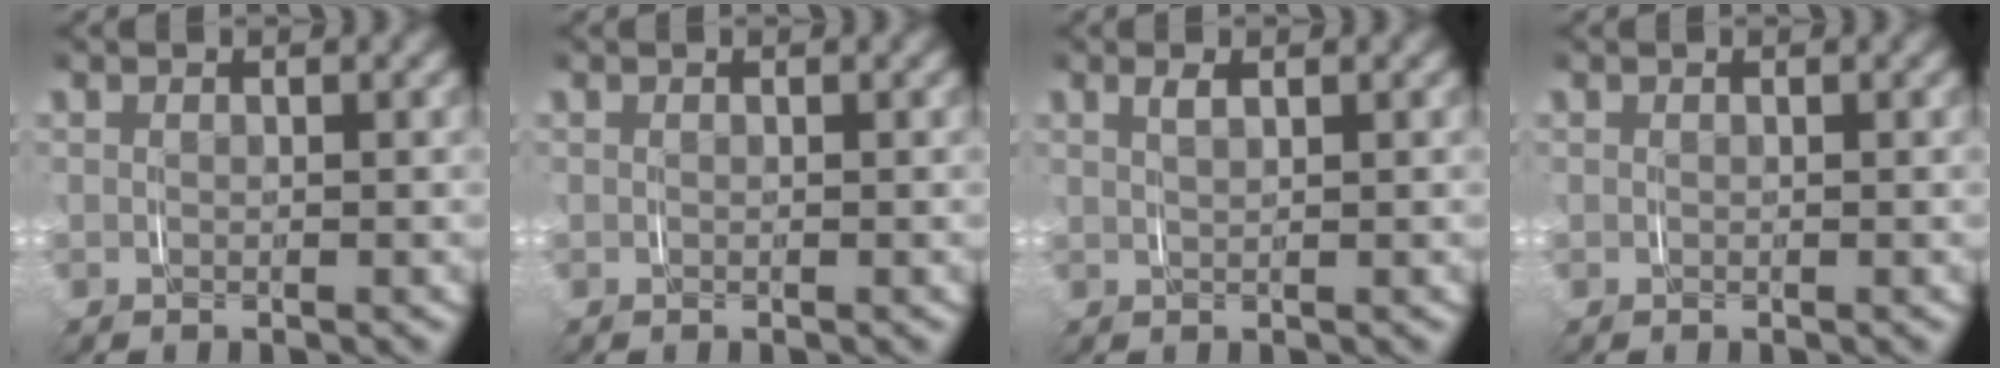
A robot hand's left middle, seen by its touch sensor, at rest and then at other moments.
{"total": 0.0}
{"total": 1.0, "force": [0.5, -0.1, 0.8], "torque": [-0.014, 0.001, 0.012]}
{"total": 0.0}